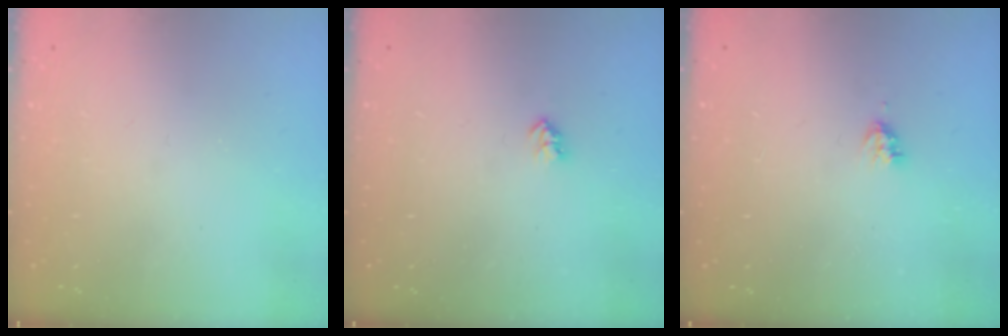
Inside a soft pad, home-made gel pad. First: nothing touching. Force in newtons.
{"total": 2.6, "press": 2.6, "slide": 0.4}
{"total": 3.6, "press": 3.6, "slide": 0.5}